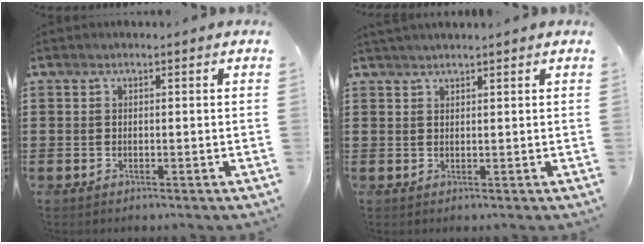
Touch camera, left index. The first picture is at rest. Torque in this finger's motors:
{"motor_torque": [0.91, -1.22, 0.06, 0.03]}